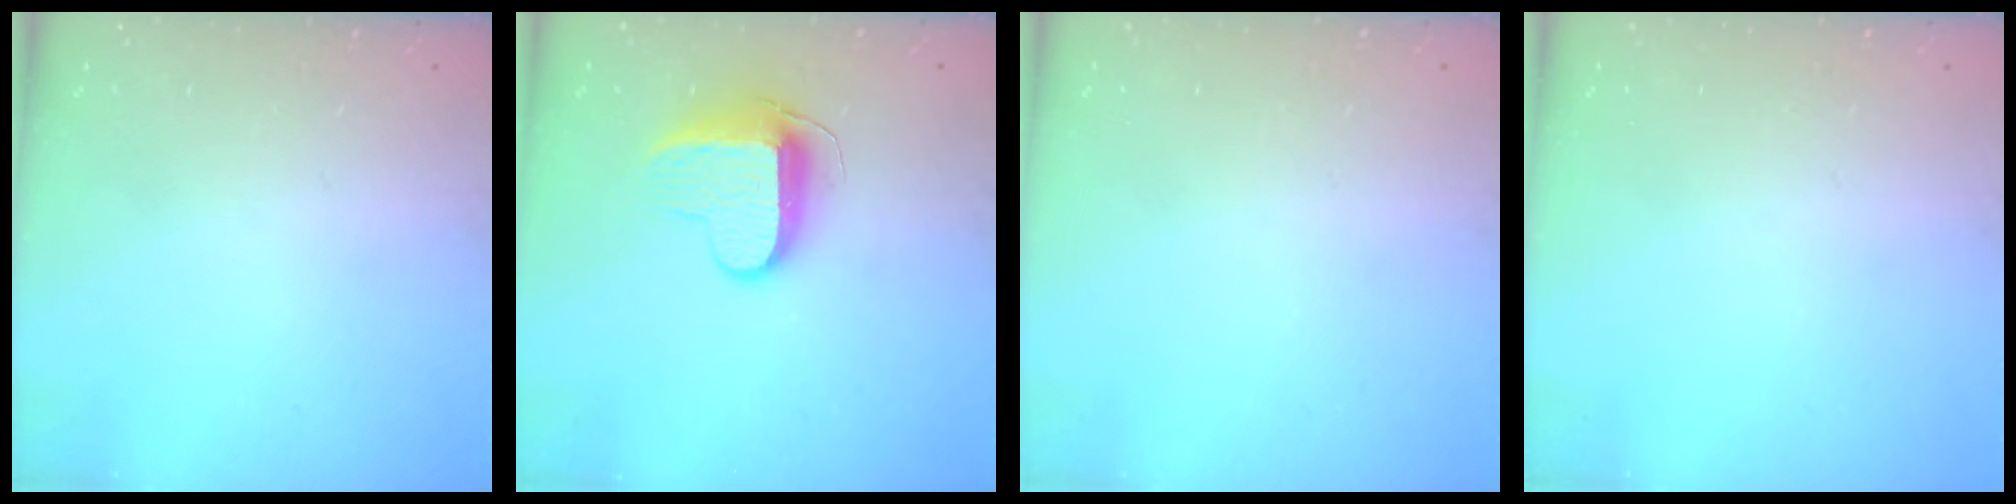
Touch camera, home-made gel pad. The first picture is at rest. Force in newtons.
{"total": 9.9, "press": 9.9, "slide": 0.7}
{"total": 0.0}
{"total": 0.0}